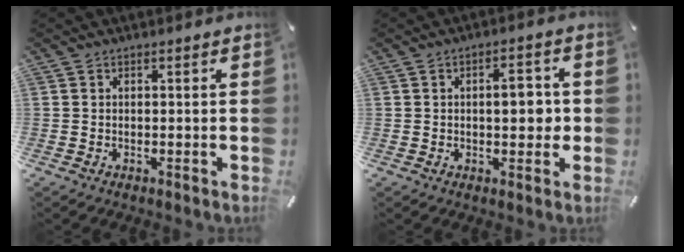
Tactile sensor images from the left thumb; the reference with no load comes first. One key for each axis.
{"total": 6.2, "fx": 0.2, "fy": 3.3, "fz": 5.3, "tx": -0.065, "ty": -0.001, "tz": -0.006}